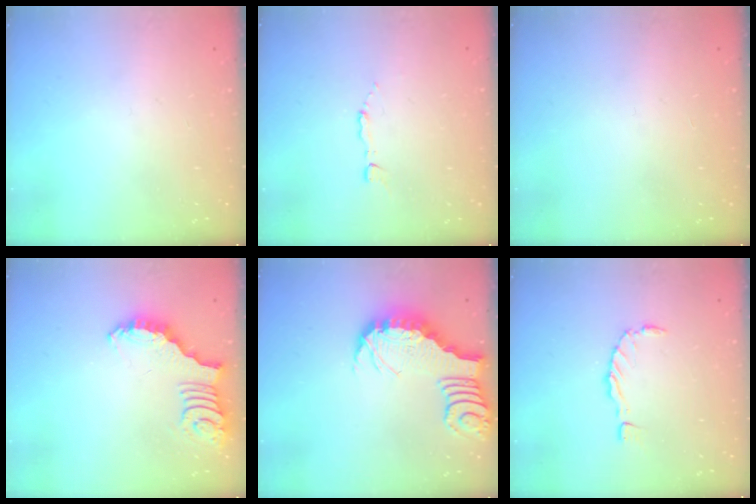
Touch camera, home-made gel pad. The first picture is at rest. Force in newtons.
{"total": 1.8, "press": 1.8, "slide": 0.2}
{"total": 1.4, "press": 1.4, "slide": 0.1}
{"total": 2.7, "press": 2.7, "slide": 0.5}
{"total": 3.3, "press": 3.3, "slide": 0.5}
{"total": 0.0}